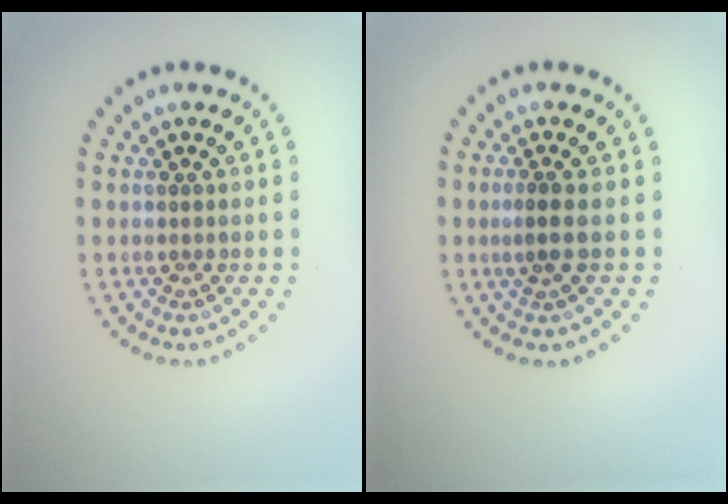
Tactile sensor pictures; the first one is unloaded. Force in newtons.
{"total": 1.6, "press": 1.4, "slide": 0.9}